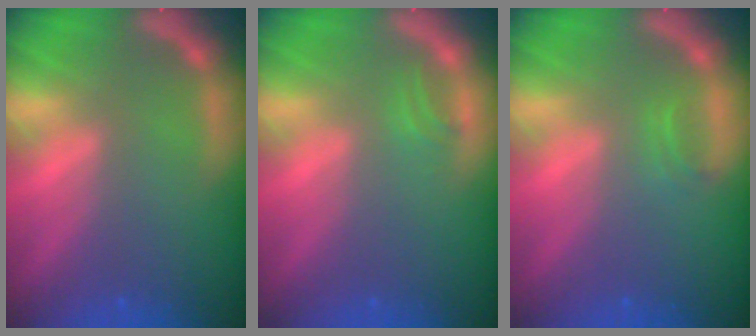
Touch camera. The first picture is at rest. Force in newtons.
{"total": 0.9}
{"total": 0.9}